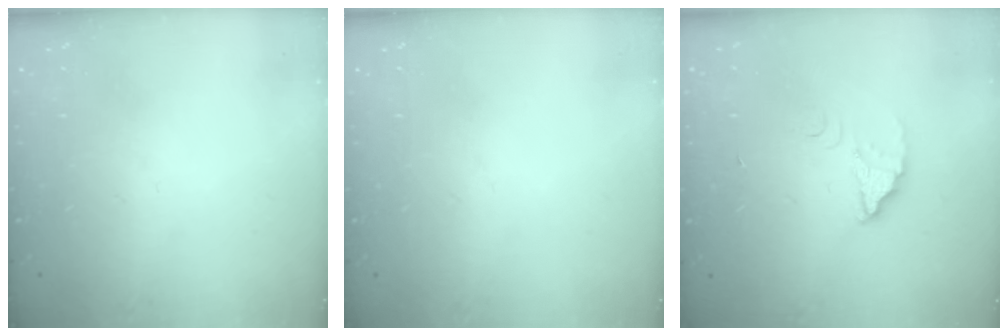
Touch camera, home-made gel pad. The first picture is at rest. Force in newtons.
{"total": 0.0}
{"total": 2.9, "press": 2.9, "slide": 0.2}